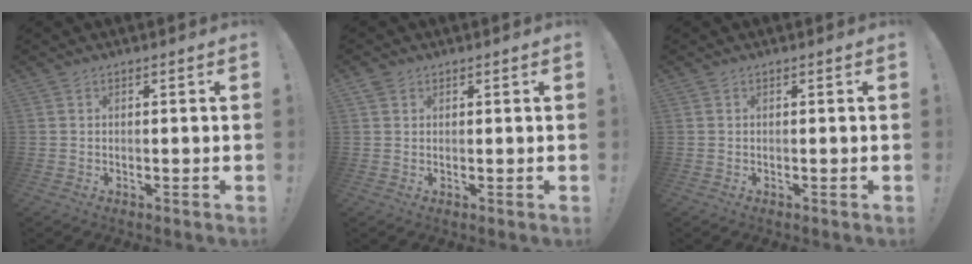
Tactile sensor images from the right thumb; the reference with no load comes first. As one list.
[{"total": 1.6, "force": [1.2, 1.1, 0.3], "torque": [-0.006, -0.003, 0.024]}, {"total": 0.0}]